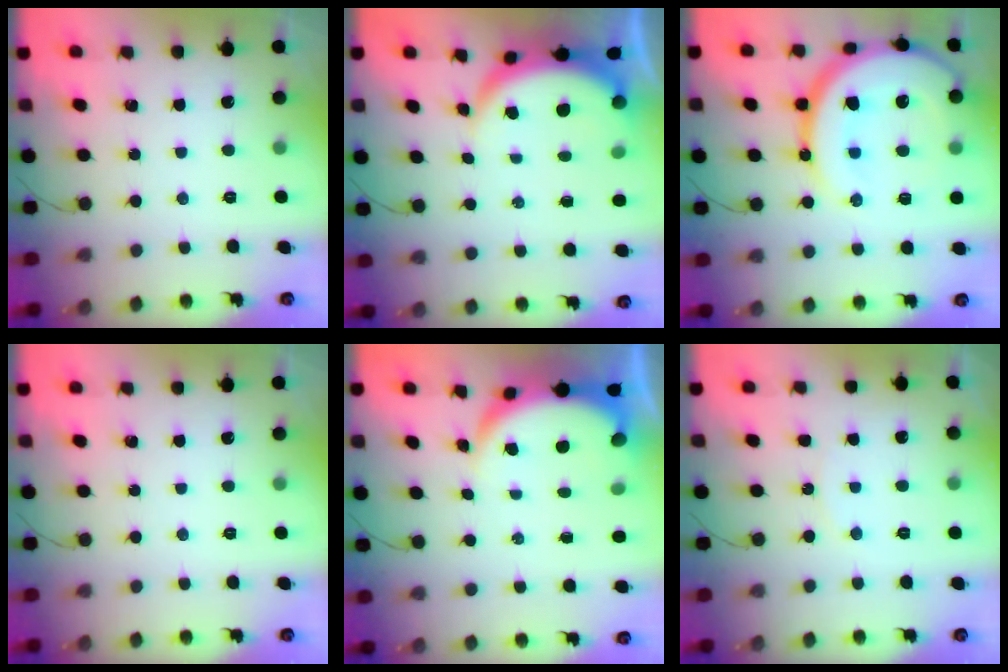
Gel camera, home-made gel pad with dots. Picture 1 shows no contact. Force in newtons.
{"total": 6.7, "press": 6.7, "slide": 0.5}
{"total": 23.0, "press": 22.9, "slide": 2.4}
{"total": 0.0}
{"total": 5.4, "press": 5.4, "slide": 0.2}
{"total": 5.0, "press": 5.0, "slide": 0.6}